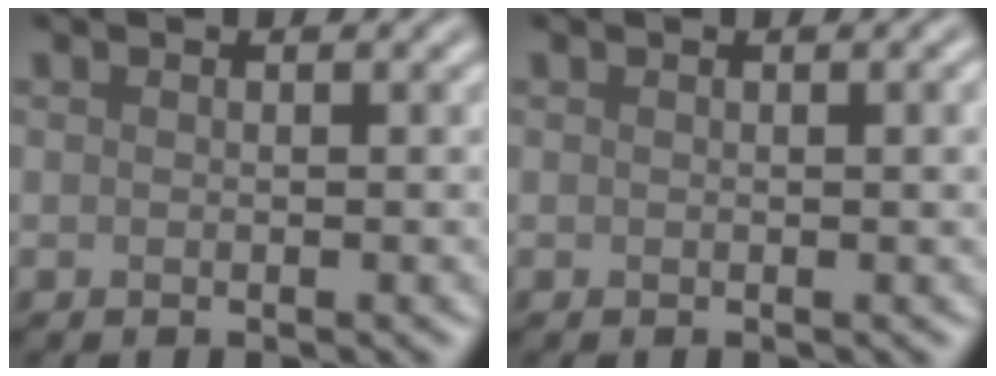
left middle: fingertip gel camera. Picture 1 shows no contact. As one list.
[{"total": 1.2, "force": [0.2, 0.2, 1.2], "torque": [-0.014, 0.000, 0.006]}]